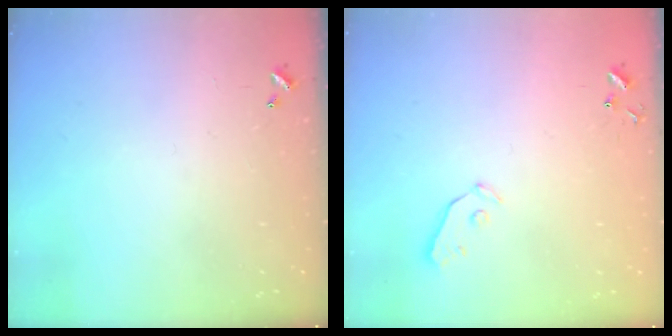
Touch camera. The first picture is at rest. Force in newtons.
{"total": 3.2, "press": 3.2, "slide": 0.4}